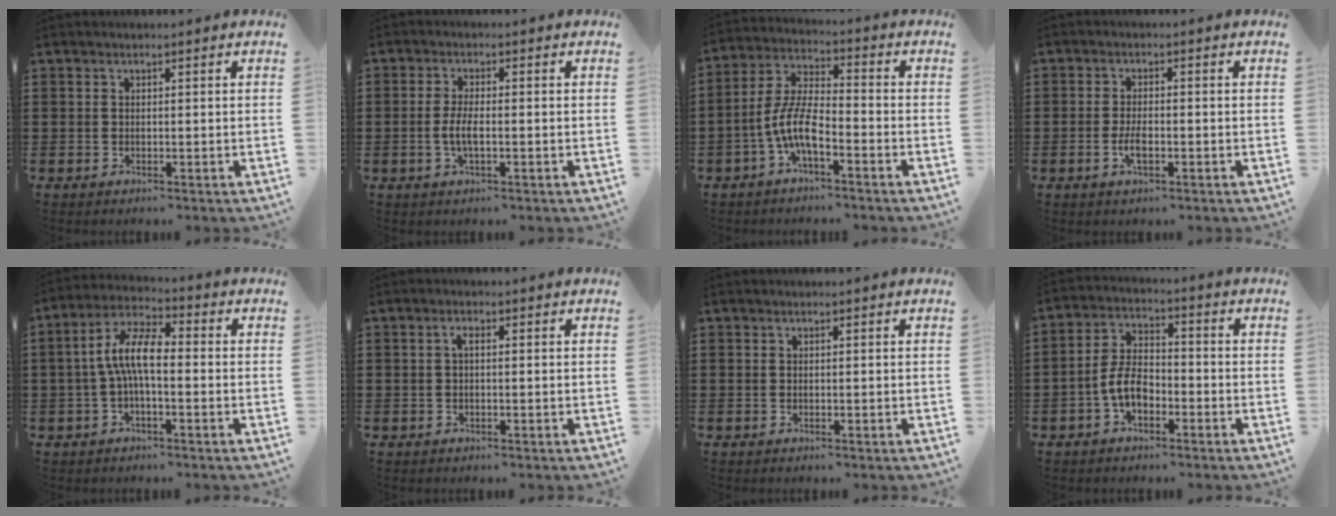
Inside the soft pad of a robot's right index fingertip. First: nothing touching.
{"total": 3.4, "force": [-0.7, 0.9, 3.2], "torque": [-0.072, -0.003, -0.019]}
{"total": 8.1, "force": [-3.5, 2.5, 6.8], "torque": [-0.171, -0.011, -0.075]}
{"total": 3.0, "force": [-1.0, 1.0, 2.6], "torque": [-0.062, -0.005, -0.022]}
{"total": 7.9, "force": [-0.6, 2.7, 7.3], "torque": [-0.159, -0.001, -0.017]}
{"total": 1.2, "force": [-0.1, 0.4, 1.2], "torque": [-0.022, 0.001, -0.003]}
{"total": 0.0}
{"total": 6.0, "force": [-2.4, 3.2, 4.5], "torque": [-0.104, 0.003, -0.051]}